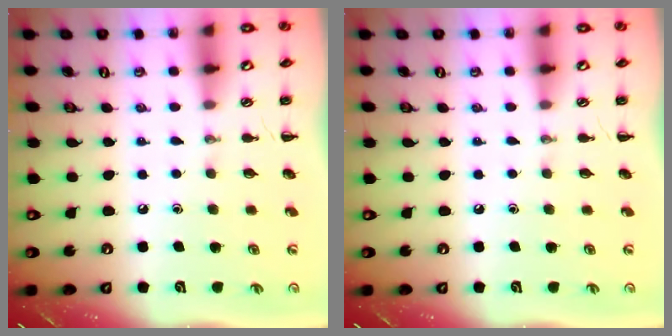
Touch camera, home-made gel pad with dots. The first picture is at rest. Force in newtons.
{"total": 0.0}